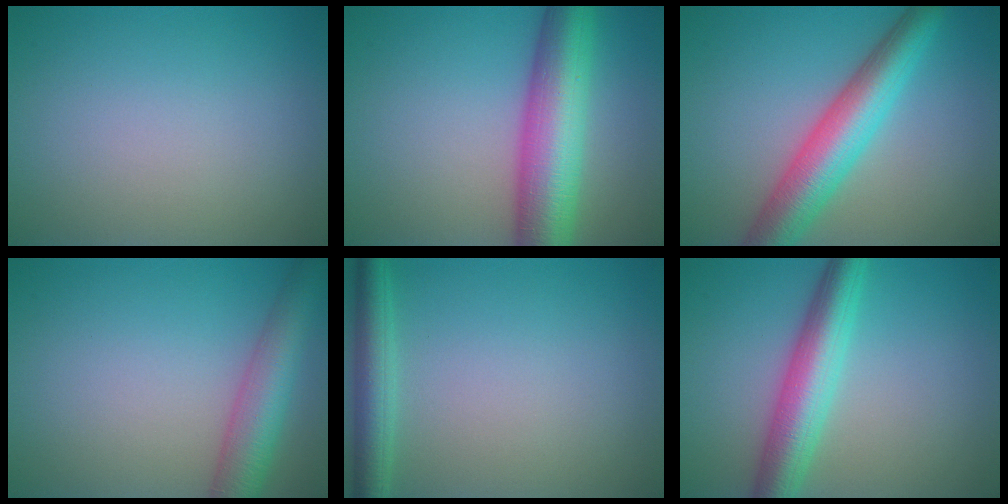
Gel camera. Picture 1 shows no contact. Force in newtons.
{"total": 9.4, "press": 9.4, "slide": 0.4}
{"total": 7.0, "press": 7.0, "slide": 0.3}
{"total": 5.6, "press": 5.6, "slide": 0.1}
{"total": 3.3, "press": 3.3, "slide": 0.2}
{"total": 6.0, "press": 6.0, "slide": 0.2}